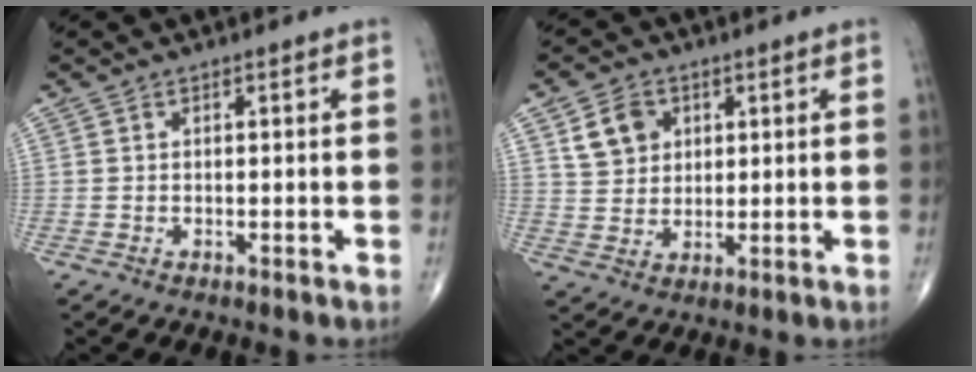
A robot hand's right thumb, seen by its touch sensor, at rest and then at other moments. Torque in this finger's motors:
{"motor_torque": [-0.52, 0.64, 0.21, 0.05, 0.03]}